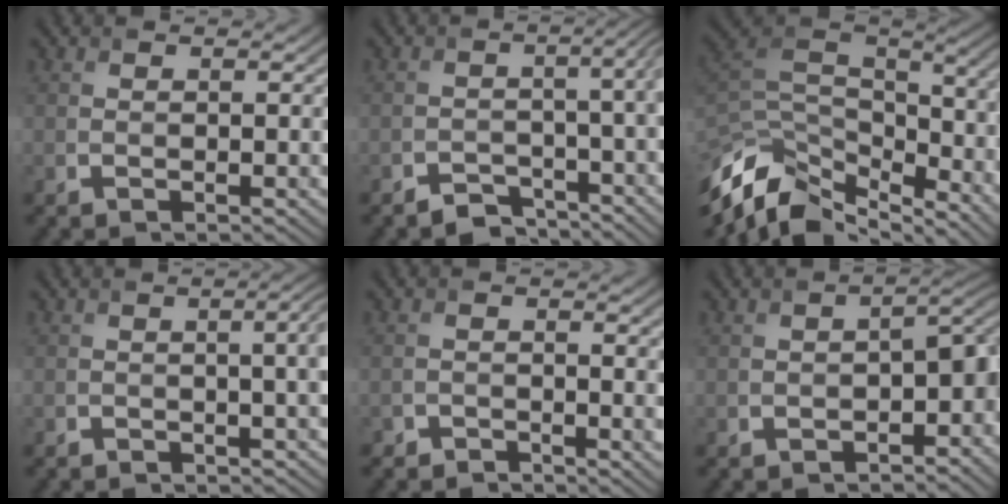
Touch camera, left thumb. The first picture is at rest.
{"total": 4.5, "force": [-3.4, 1.4, 2.7], "torque": [-0.043, -0.005, -0.054]}
{"total": 15.0, "force": [-8.6, 7.5, 9.8], "torque": [-0.260, -0.023, -0.141]}
{"total": 3.5, "force": [-0.3, 1.1, 3.3], "torque": [-0.035, 0.006, -0.008]}
{"total": 2.2, "force": [-1.5, 1.1, 1.2], "torque": [-0.021, -0.005, -0.025]}
{"total": 5.3, "force": [-2.3, 2.6, 4.0], "torque": [-0.041, -0.014, -0.034]}